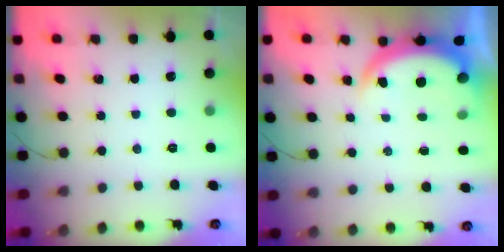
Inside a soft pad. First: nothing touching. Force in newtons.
{"total": 6.5, "press": 6.4, "slide": 0.6}